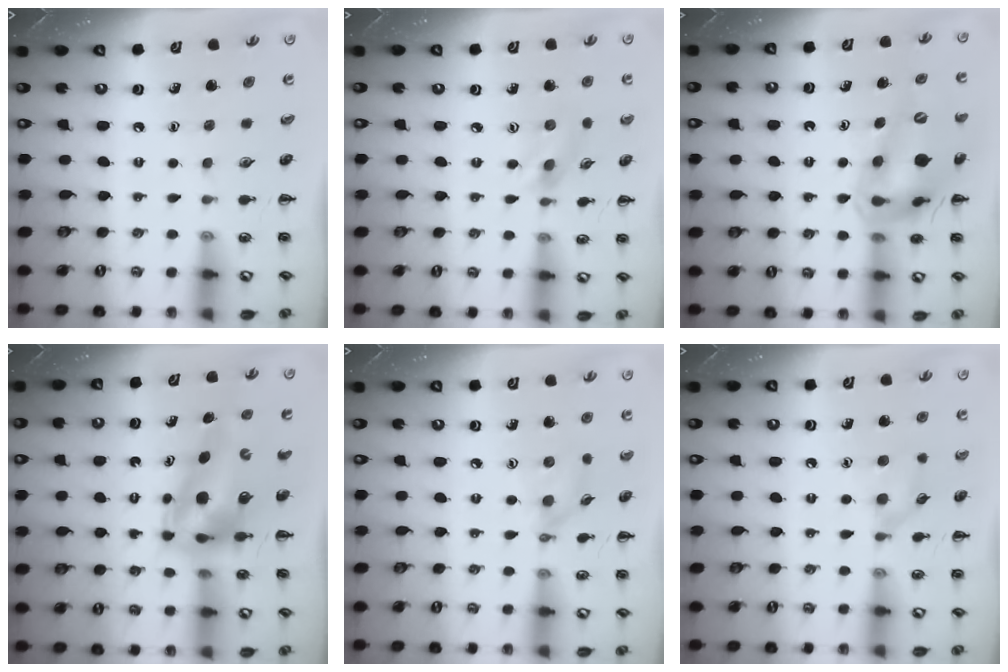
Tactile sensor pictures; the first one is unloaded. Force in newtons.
{"total": 2.7, "press": 2.6, "slide": 0.6}
{"total": 18.7, "press": 18.4, "slide": 3.0}
{"total": 9.6, "press": 9.2, "slide": 3.0}
{"total": 4.9, "press": 4.9, "slide": 0.5}
{"total": 8.1, "press": 7.9, "slide": 1.7}